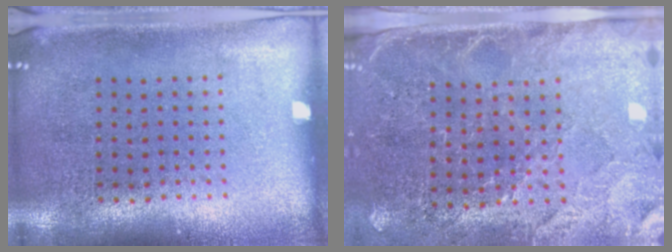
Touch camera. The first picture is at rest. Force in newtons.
{"total": 2.9, "press": 2.7, "slide": 1.1}